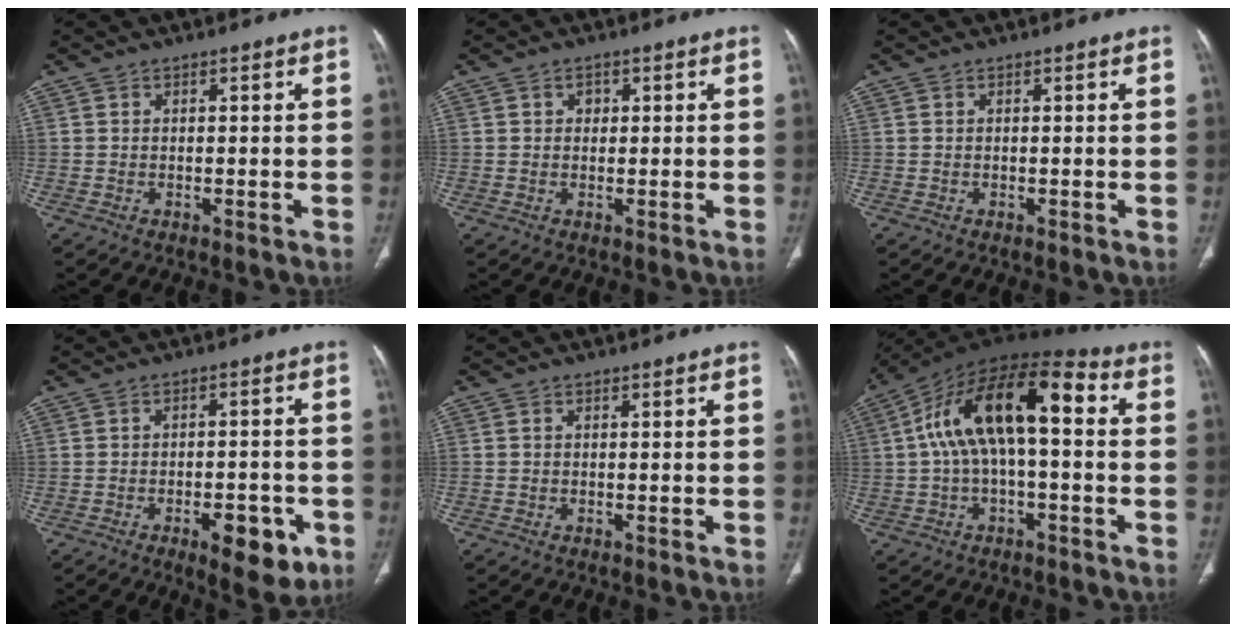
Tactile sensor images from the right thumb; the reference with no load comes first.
{"total": 1.5, "force": [0.5, 1.2, 0.7], "torque": [-0.003, 0.001, 0.005]}
{"total": 0.0}
{"total": 9.4, "force": [-4.1, 4.0, 7.4], "torque": [-0.083, 0.013, -0.050]}
{"total": 0.0}
{"total": 17.1, "force": [1.9, 7.6, 15.2], "torque": [-0.262, 0.054, 0.022]}